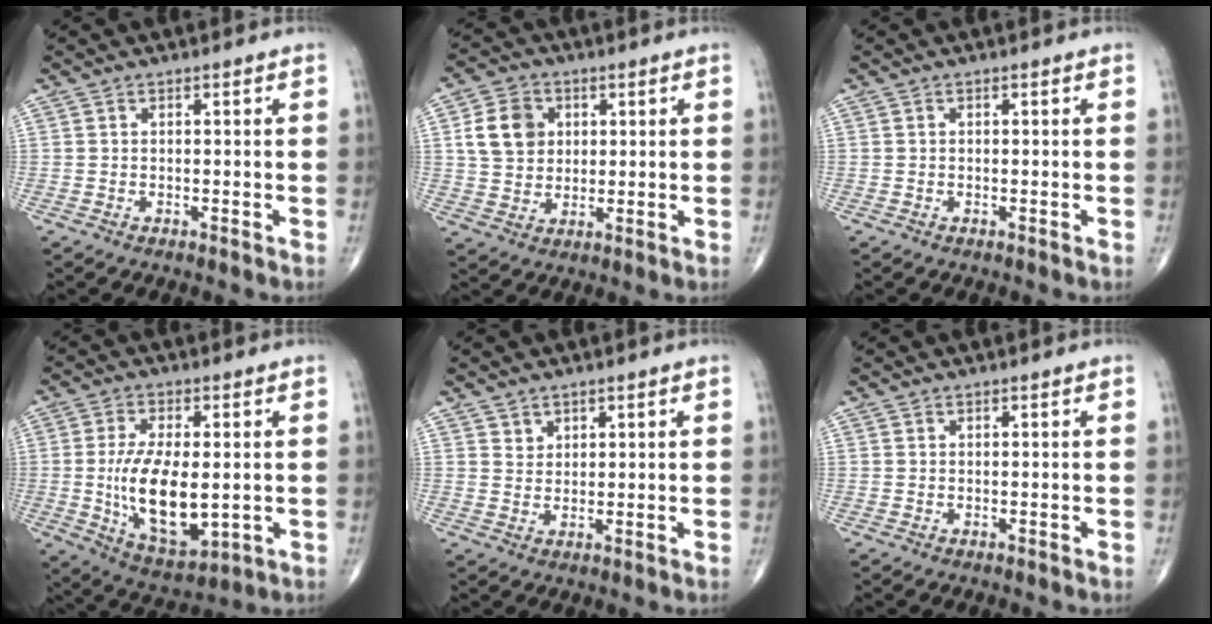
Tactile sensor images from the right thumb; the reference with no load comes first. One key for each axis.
{"total": 9.1, "fx": 2.3, "fy": 7.5, "fz": 4.7, "tx": -0.062, "ty": -0.003, "tz": 0.043}
{"total": 0.0}
{"total": 14.9, "fx": -0.9, "fy": 7.0, "fz": 13.2, "tx": -0.230, "ty": -0.021, "tz": -0.004}
{"total": 2.5, "fx": 1.7, "fy": 1.9, "fz": 0.4, "tx": 0.011, "ty": -0.012, "tz": 0.027}
{"total": 0.0}